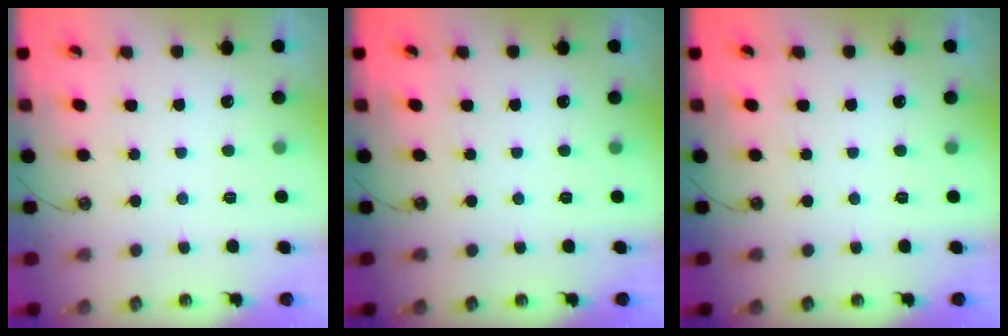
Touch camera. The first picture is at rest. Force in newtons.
{"total": 0.0}
{"total": 0.0}